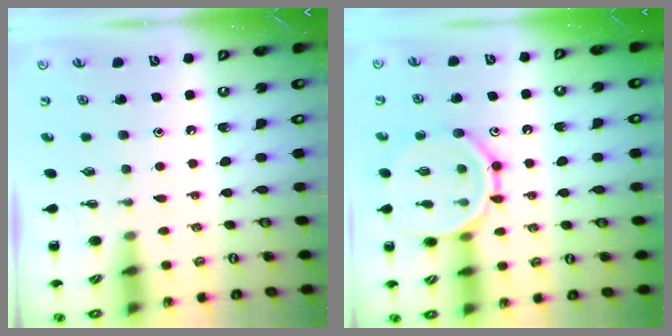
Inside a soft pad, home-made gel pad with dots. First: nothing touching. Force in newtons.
{"total": 13.6, "press": 13.5, "slide": 1.0}